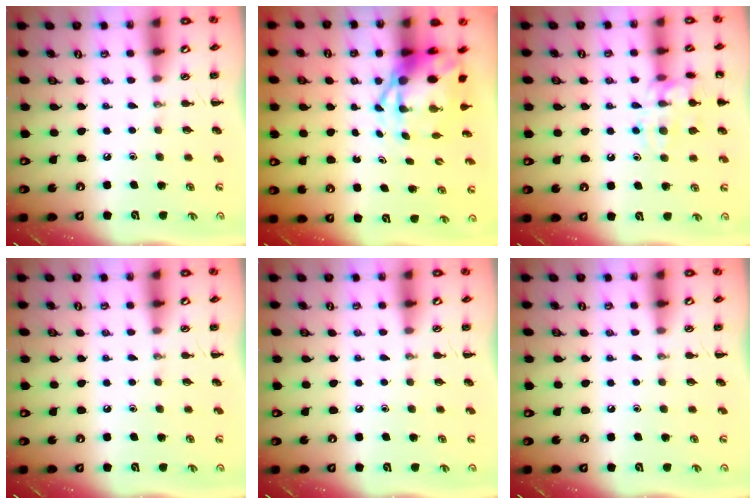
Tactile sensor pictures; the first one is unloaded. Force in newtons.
{"total": 6.4, "press": 6.2, "slide": 1.7}
{"total": 14.6, "press": 14.6, "slide": 1.2}
{"total": 0.0}
{"total": 0.0}
{"total": 0.0}